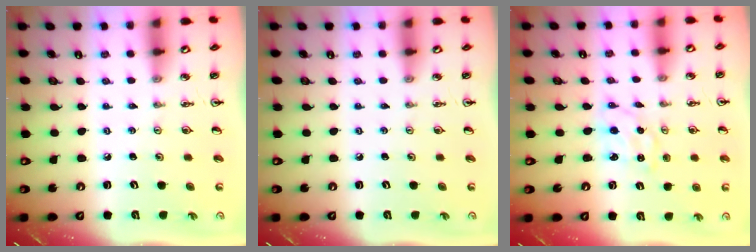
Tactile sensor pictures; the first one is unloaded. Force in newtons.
{"total": 0.0}
{"total": 1.6, "press": 1.6, "slide": 0.3}